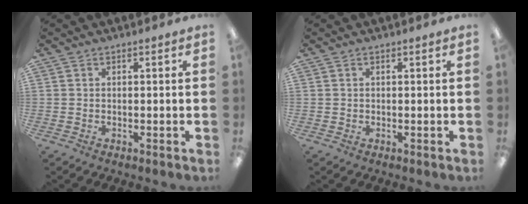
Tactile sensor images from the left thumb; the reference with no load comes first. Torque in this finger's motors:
{"motor_torque": [-0.20, 0.01, 0.12, -0.18, 0.00]}